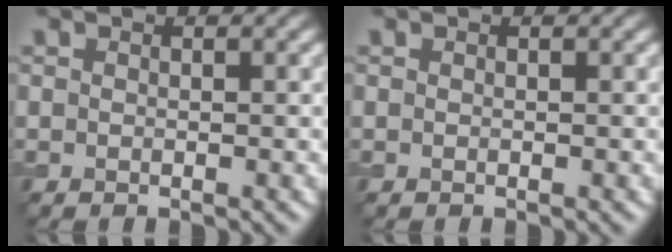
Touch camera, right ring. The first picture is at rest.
{"total": 0.0}